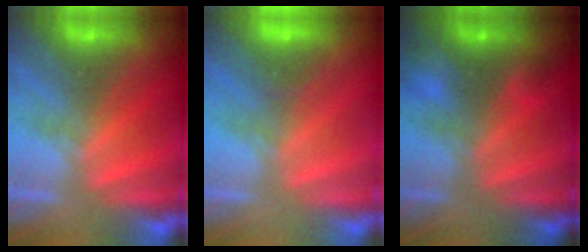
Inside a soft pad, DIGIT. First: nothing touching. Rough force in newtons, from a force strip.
{"total": 2.0}
{"total": 2.3}